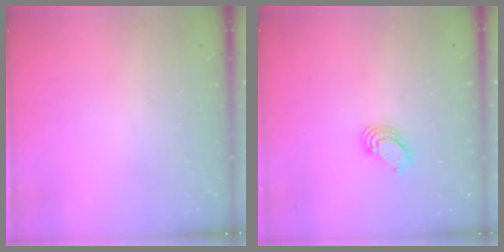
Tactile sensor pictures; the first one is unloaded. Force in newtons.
{"total": 3.6, "press": 3.6, "slide": 0.3}